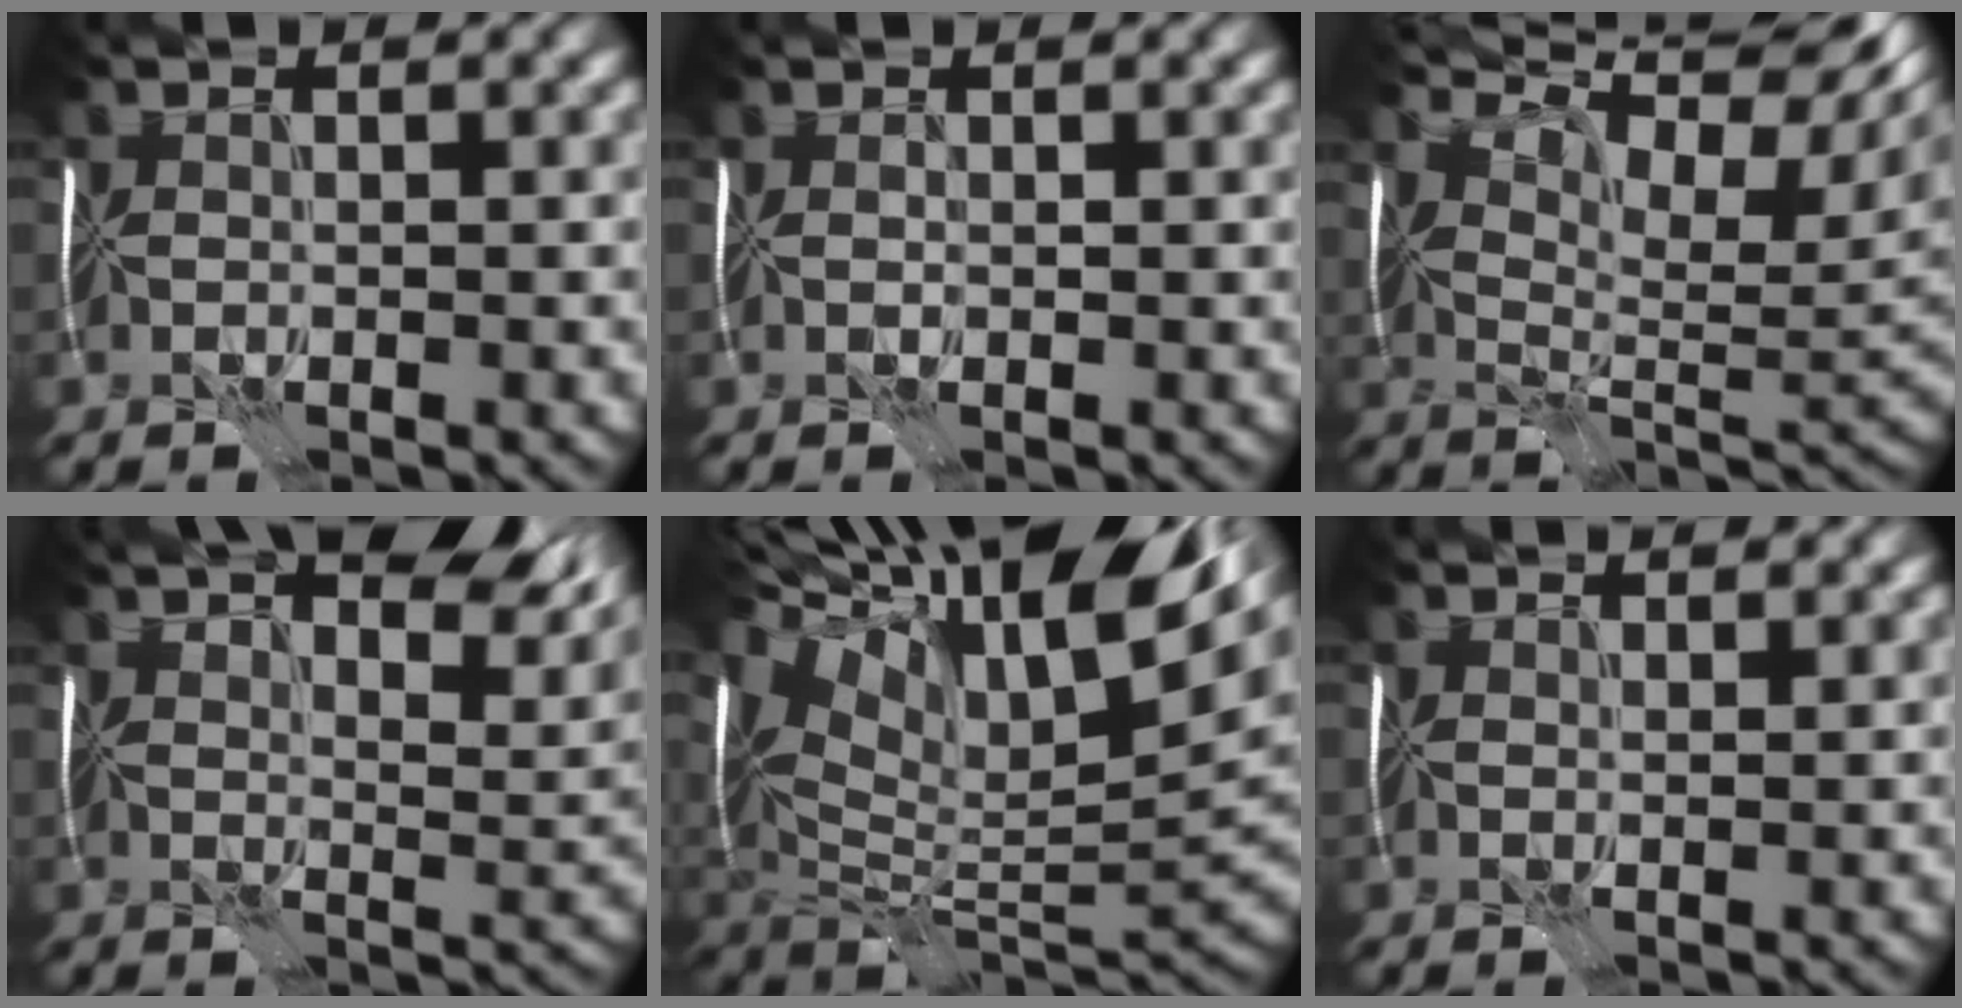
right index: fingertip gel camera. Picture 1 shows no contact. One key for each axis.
{"total": 0.8, "fx": 0.1, "fy": 0.6, "fz": 0.5, "tx": -0.009, "ty": 0.000, "tz": -0.003}
{"total": 12.4, "fx": 6.6, "fy": 4.9, "fz": 9.2, "tx": -0.151, "ty": 0.019, "tz": 0.108}
{"total": 12.9, "fx": 8.5, "fy": 4.7, "fz": 8.5, "tx": -0.120, "ty": 0.023, "tz": 0.102}
{"total": 16.1, "fx": 7.6, "fy": 6.6, "fz": 12.5, "tx": -0.247, "ty": 0.041, "tz": 0.130}
{"total": 3.0, "fx": 2.6, "fy": 0.7, "fz": 1.2, "tx": -0.018, "ty": 0.008, "tz": 0.020}